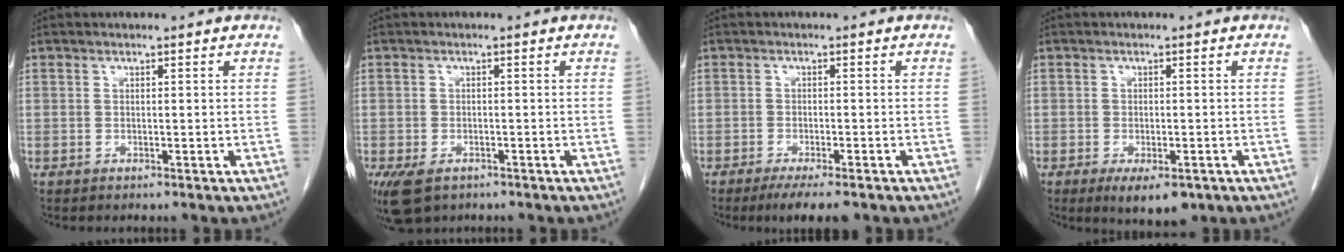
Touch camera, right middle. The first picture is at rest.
{"total": 5.7, "force": [-3.5, 3.3, 3.1], "torque": [-0.062, -0.010, -0.054]}
{"total": 5.8, "force": [-4.3, 1.0, 3.8], "torque": [-0.050, -0.011, -0.062]}
{"total": 5.7, "force": [-3.2, 2.3, 4.1], "torque": [-0.056, -0.008, -0.041]}